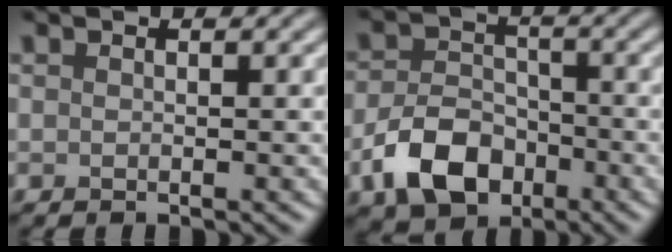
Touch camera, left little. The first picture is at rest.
{"total": 6.1, "force": [-2.9, 4.0, 3.5], "torque": [-0.066, -0.002, -0.059]}